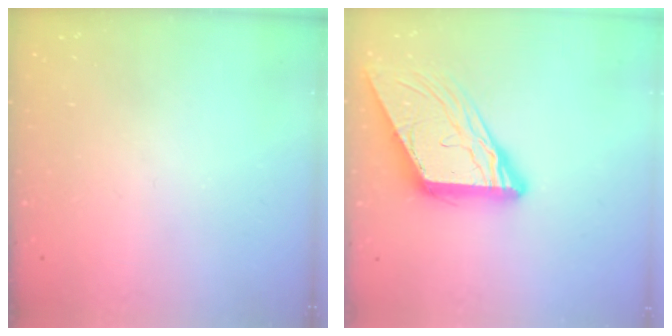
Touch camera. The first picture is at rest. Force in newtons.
{"total": 13.1, "press": 13.1, "slide": 1.3}